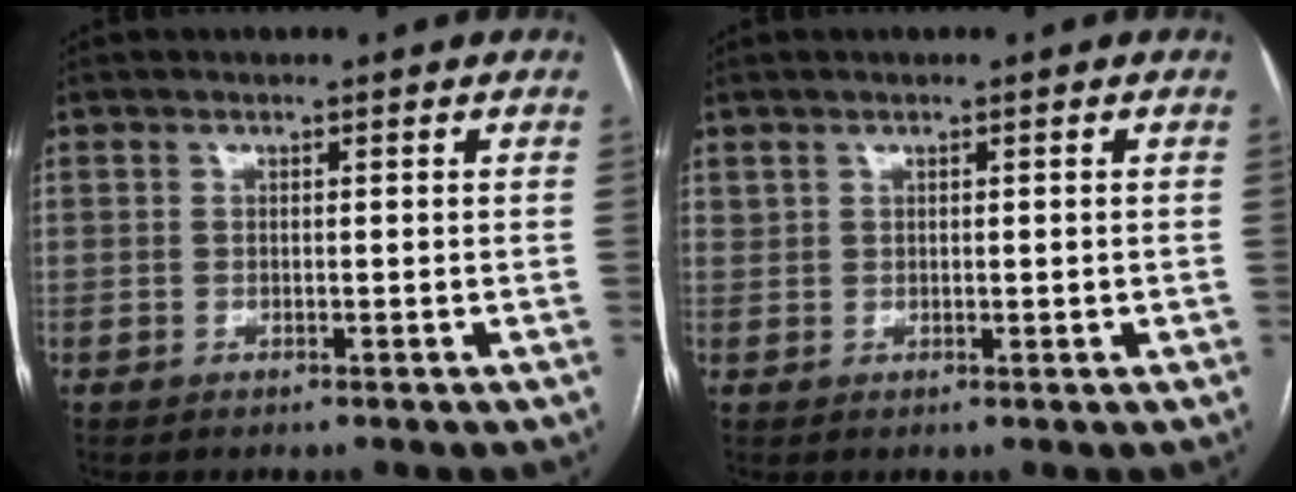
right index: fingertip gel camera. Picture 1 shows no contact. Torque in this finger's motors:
{"motor_torque": [-0.09, 0.41, 0.04, 0.04]}